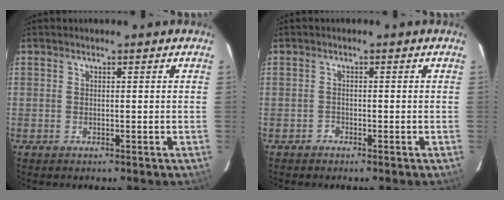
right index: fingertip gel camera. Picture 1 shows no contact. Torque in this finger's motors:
{"motor_torque": [-0.14, 0.01, -0.24, -0.10]}